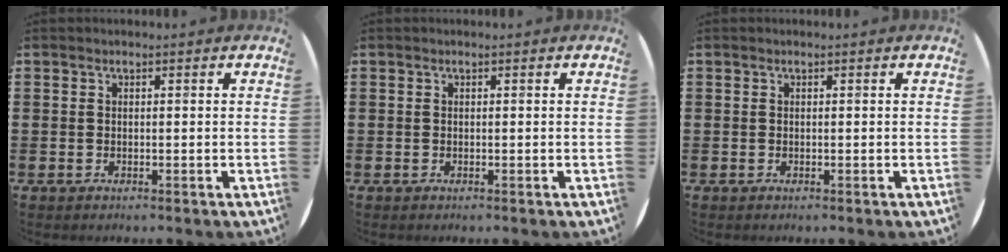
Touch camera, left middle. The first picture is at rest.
{"total": 0.0}
{"total": 0.0}